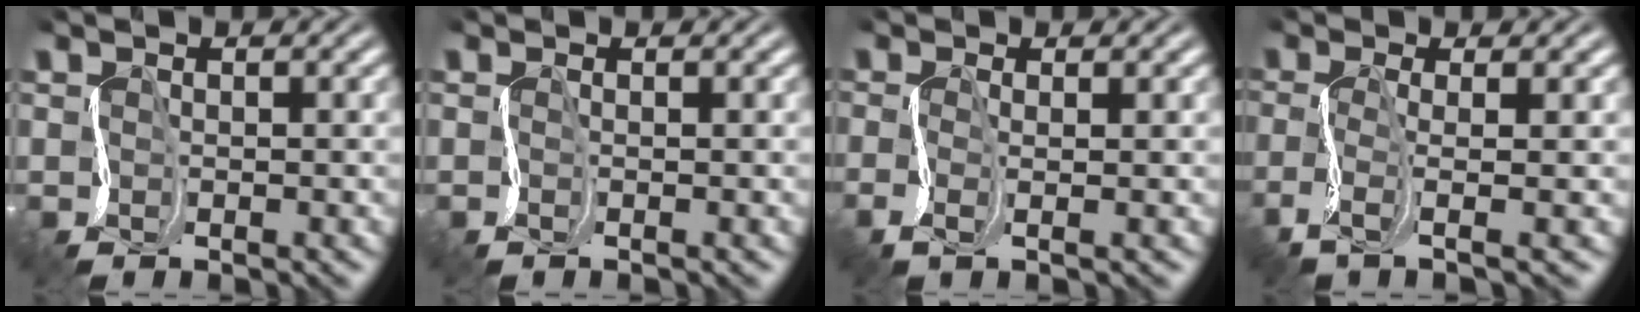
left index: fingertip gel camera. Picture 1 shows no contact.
{"total": 0.8, "force": [0.2, 0.5, 0.7], "torque": [-0.001, -0.002, 0.000]}
{"total": 1.5, "force": [-0.3, 0.4, 1.5], "torque": [-0.039, -0.007, -0.014]}
{"total": 2.9, "force": [-1.4, 0.5, 2.5], "torque": [-0.067, 0.000, -0.039]}